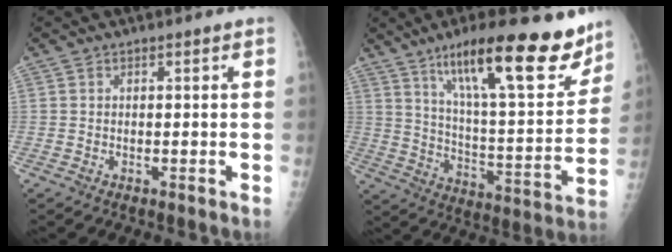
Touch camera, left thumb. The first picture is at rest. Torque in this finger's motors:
{"motor_torque": [0.63, 0.64, 1.54, -1.23, 0.13]}